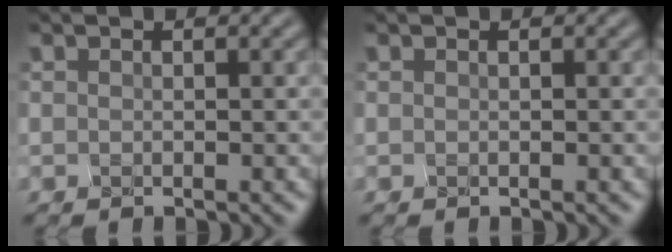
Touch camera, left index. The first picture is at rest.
{"total": 0.0}